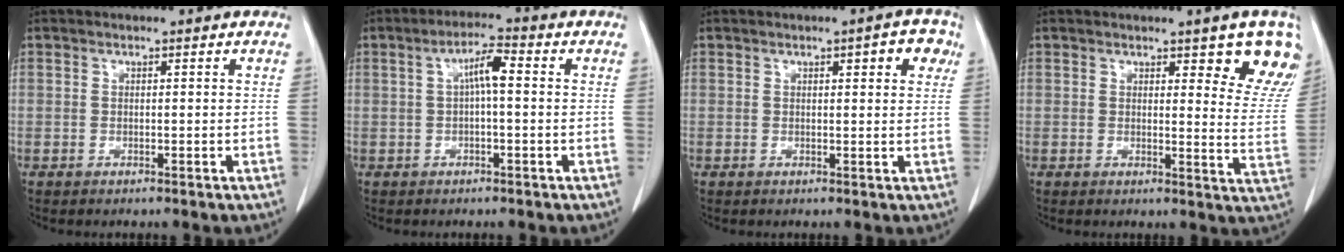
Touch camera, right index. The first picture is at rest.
{"total": 4.3, "force": [0.4, 0.7, 4.2], "torque": [-0.075, 0.013, 0.006]}
{"total": 3.8, "force": [1.7, 1.0, 3.2], "torque": [-0.038, 0.007, 0.018]}
{"total": 8.6, "force": [5.5, 2.0, 6.3], "torque": [-0.058, -0.023, 0.053]}